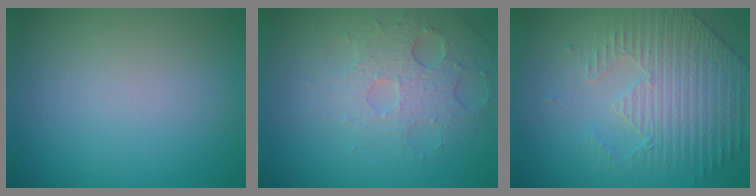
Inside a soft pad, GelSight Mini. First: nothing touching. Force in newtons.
{"total": 3.6, "press": 3.3, "slide": 1.5}
{"total": 4.4, "press": 3.5, "slide": 2.6}